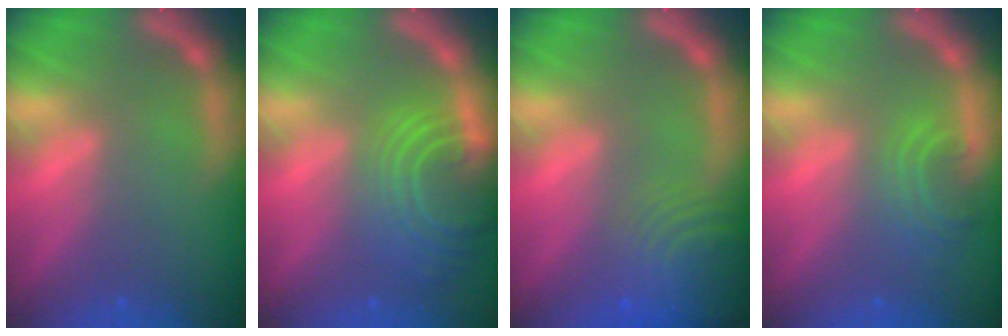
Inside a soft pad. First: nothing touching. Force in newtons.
{"total": 9.0}
{"total": 9.1}
{"total": 3.5}